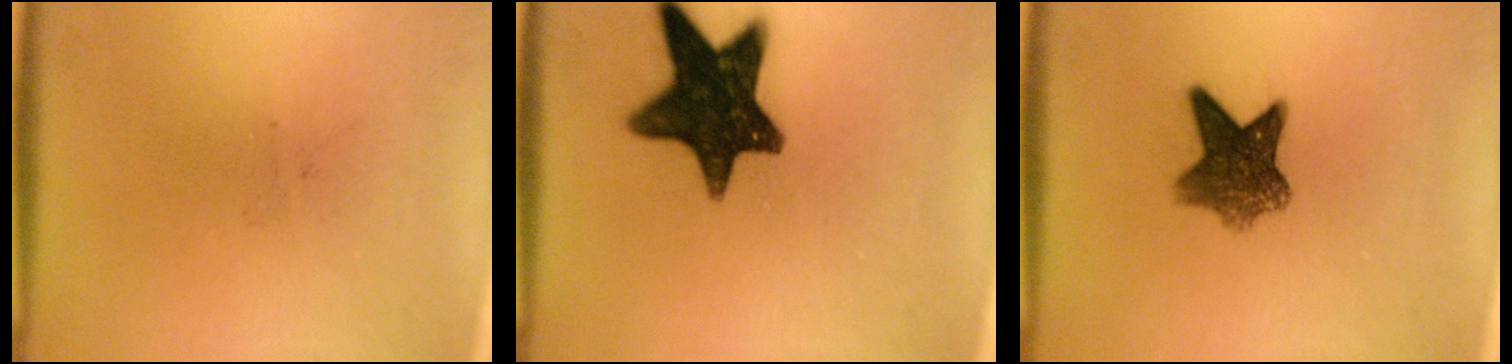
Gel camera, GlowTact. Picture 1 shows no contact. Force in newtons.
{"total": 14.9}
{"total": 7.3}